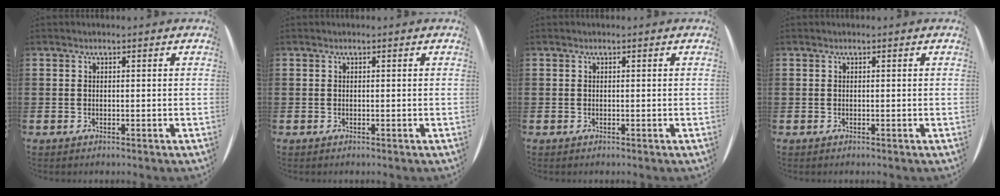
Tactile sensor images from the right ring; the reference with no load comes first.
{"total": 0.0}
{"total": 0.0}
{"total": 0.0}